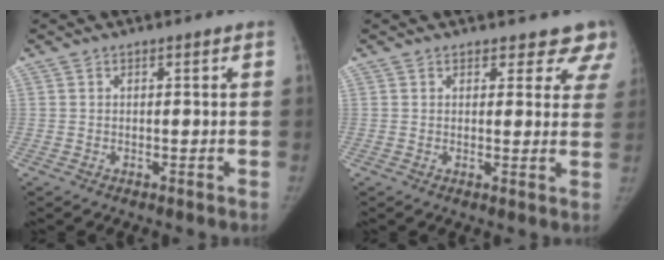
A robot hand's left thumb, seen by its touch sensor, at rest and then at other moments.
{"total": 6.5, "force": [5.7, 3.1, 0.4], "torque": [0.050, -0.025, 0.042]}